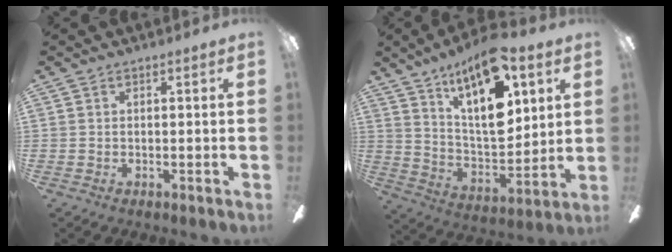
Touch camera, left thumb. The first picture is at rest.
{"total": 19.3, "force": [11.0, 7.9, 13.8], "torque": [-0.255, -0.066, 0.184]}